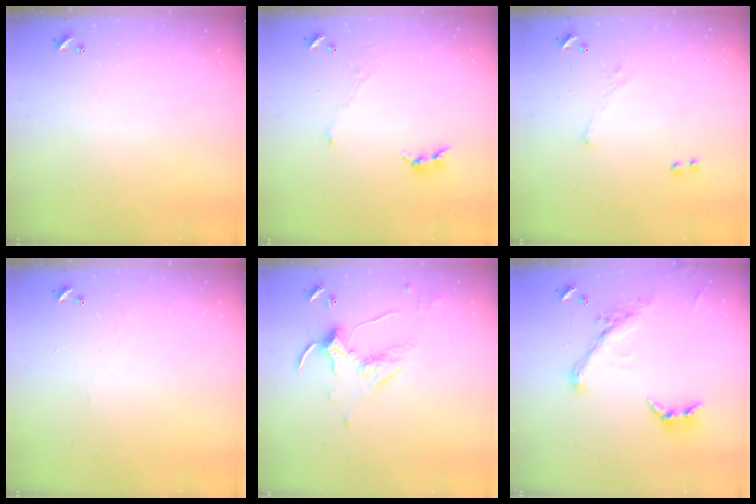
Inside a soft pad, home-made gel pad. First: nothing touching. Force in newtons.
{"total": 0.8, "press": 0.7, "slide": 0.3}
{"total": 1.6, "press": 1.5, "slide": 0.6}
{"total": 1.7, "press": 1.7, "slide": 0.4}
{"total": 1.2, "press": 0.8, "slide": 0.8}
{"total": 4.4, "press": 4.2, "slide": 1.3}